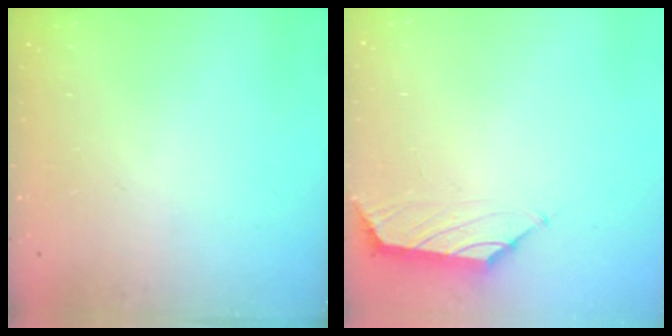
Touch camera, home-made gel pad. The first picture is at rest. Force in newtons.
{"total": 0.0}